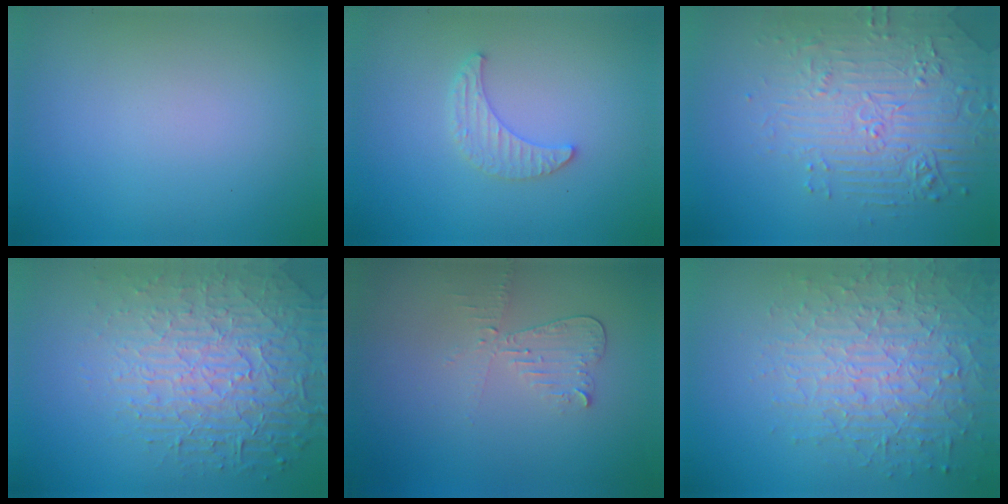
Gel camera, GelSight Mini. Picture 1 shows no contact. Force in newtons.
{"total": 2.0, "press": 1.9, "slide": 0.5}
{"total": 4.4, "press": 4.1, "slide": 1.5}
{"total": 7.2, "press": 5.3, "slide": 4.8}
{"total": 2.1, "press": 2.1, "slide": 0.4}
{"total": 6.0, "press": 5.0, "slide": 3.3}